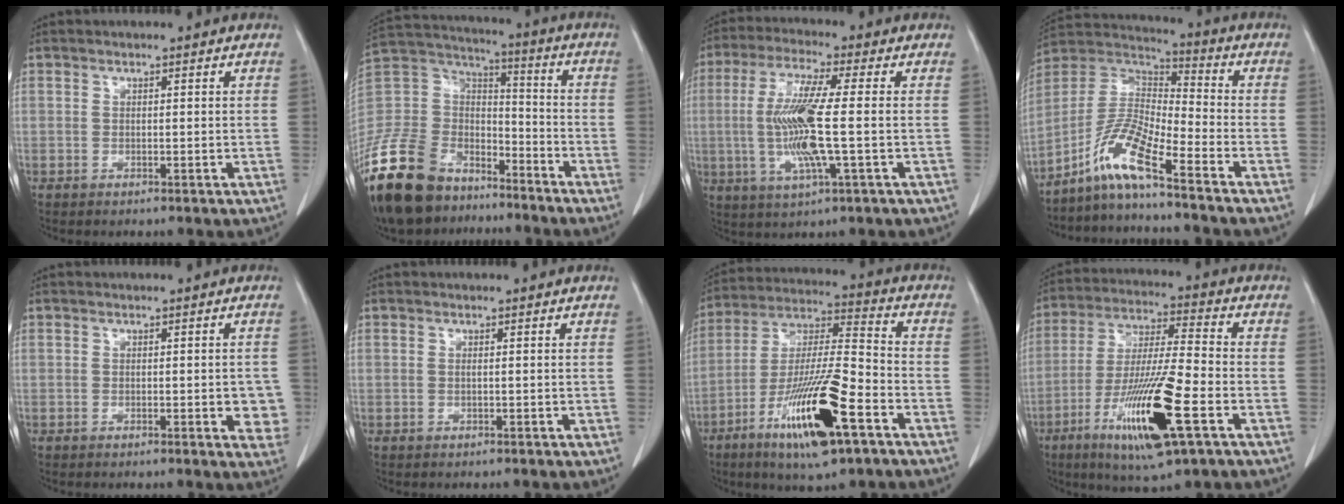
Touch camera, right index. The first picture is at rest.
{"total": 22.0, "force": [-16.2, 11.4, 9.5], "torque": [-0.239, 0.024, -0.296]}
{"total": 11.9, "force": [-0.9, 0.5, 11.8], "torque": [-0.250, -0.006, -0.022]}
{"total": 10.3, "force": [-7.2, -0.1, 7.4], "torque": [-0.158, 0.005, -0.143]}
{"total": 3.4, "force": [-0.8, 1.0, 3.2], "torque": [-0.023, -0.002, -0.011]}
{"total": 0.0}
{"total": 18.3, "force": [-9.0, 2.4, 15.8], "torque": [-0.309, -0.025, -0.155]}
{"total": 17.1, "force": [-7.1, 1.3, 15.5], "torque": [-0.307, -0.030, -0.127]}